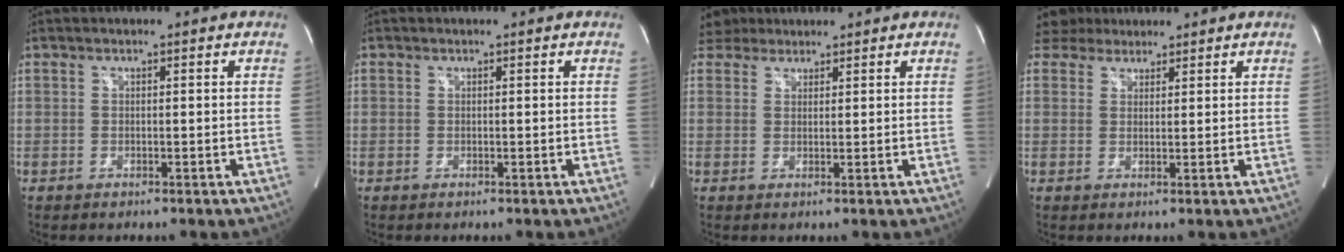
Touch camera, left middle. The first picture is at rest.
{"total": 2.0, "force": [-1.0, -1.6, -0.8], "torque": [0.023, -0.014, -0.019]}
{"total": 3.5, "force": [3.0, 1.8, 0.1], "torque": [-0.007, 0.021, 0.053]}
{"total": 4.5, "force": [3.7, 2.4, 0.8], "torque": [-0.015, 0.023, 0.065]}